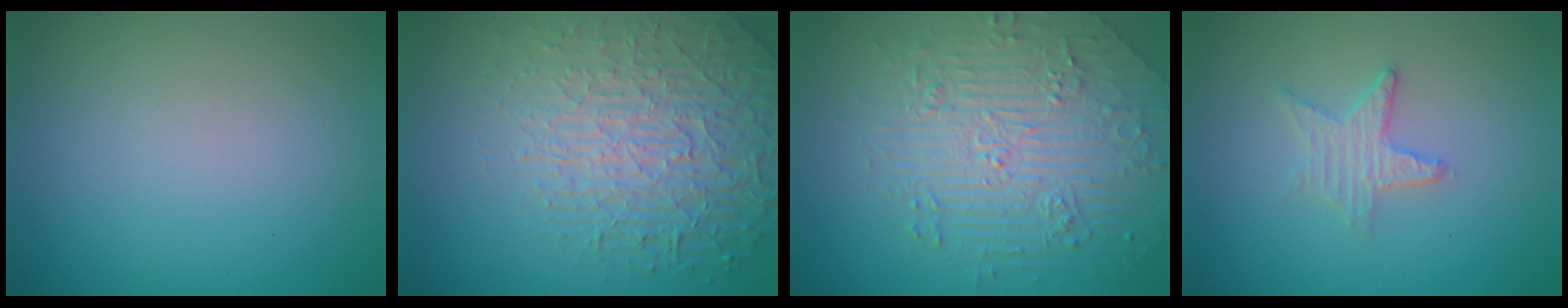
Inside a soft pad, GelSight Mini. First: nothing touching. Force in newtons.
{"total": 7.6, "press": 5.5, "slide": 5.2}
{"total": 4.7, "press": 4.6, "slide": 0.8}
{"total": 2.3, "press": 2.2, "slide": 0.4}